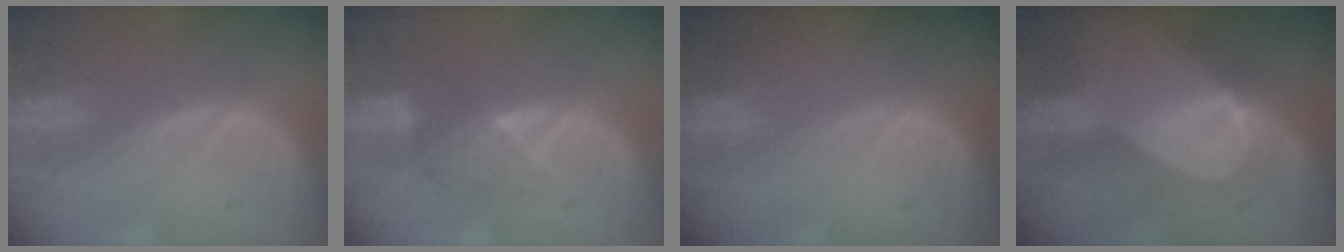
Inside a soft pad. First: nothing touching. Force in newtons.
{"total": 4.1, "press": 3.8, "slide": 1.4}
{"total": 0.0}
{"total": 7.3, "press": 6.8, "slide": 2.7}